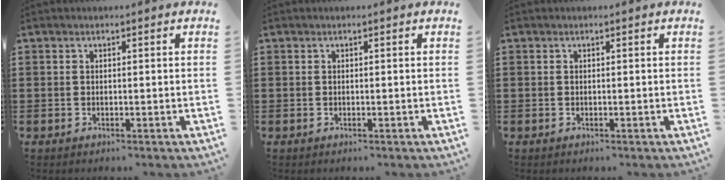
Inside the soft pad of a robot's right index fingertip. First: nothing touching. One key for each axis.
{"total": 0.0}
{"total": 0.0}